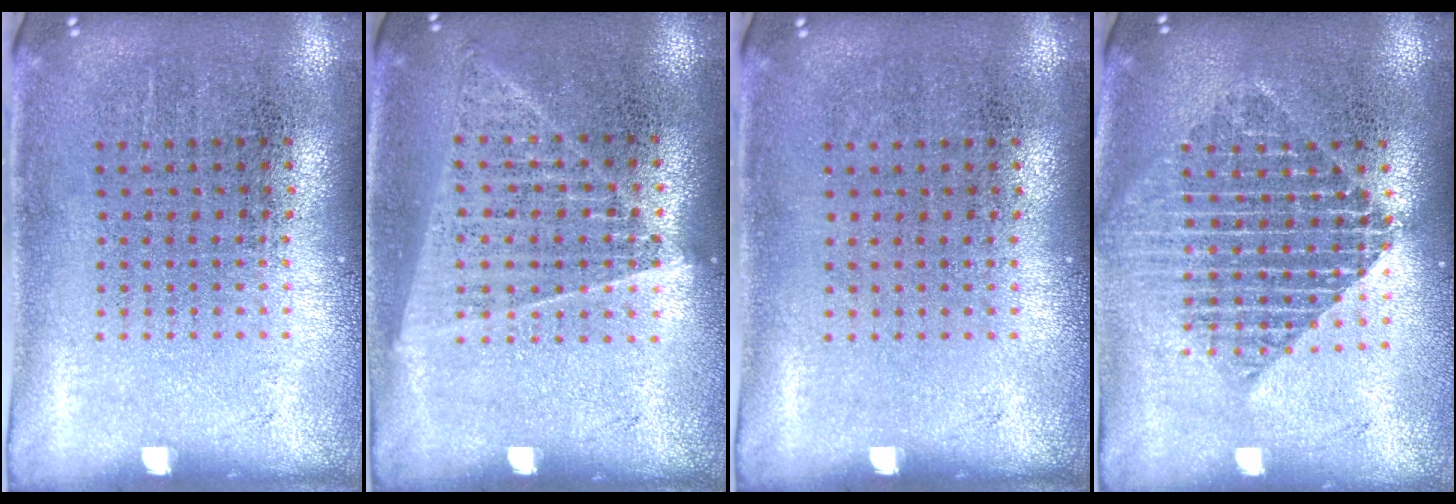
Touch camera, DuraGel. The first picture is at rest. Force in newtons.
{"total": 1.4, "press": 1.3, "slide": 0.3}
{"total": 0.0}
{"total": 1.9, "press": 1.6, "slide": 1.0}